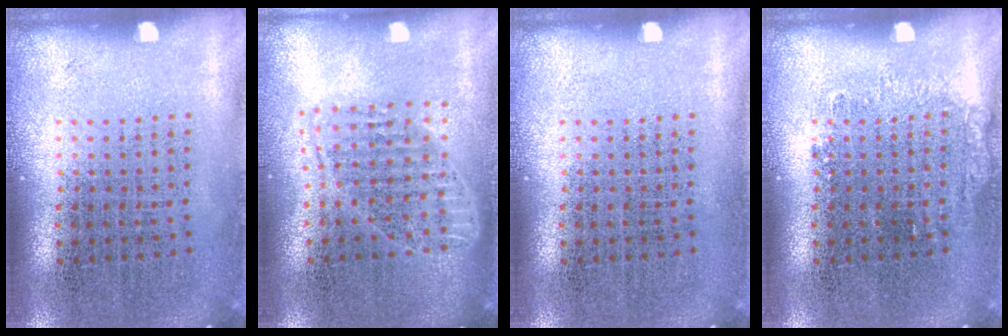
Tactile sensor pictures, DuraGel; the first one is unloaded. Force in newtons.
{"total": 1.7, "press": 1.5, "slide": 0.9}
{"total": 0.0}
{"total": 0.7, "press": 0.7, "slide": 0.2}